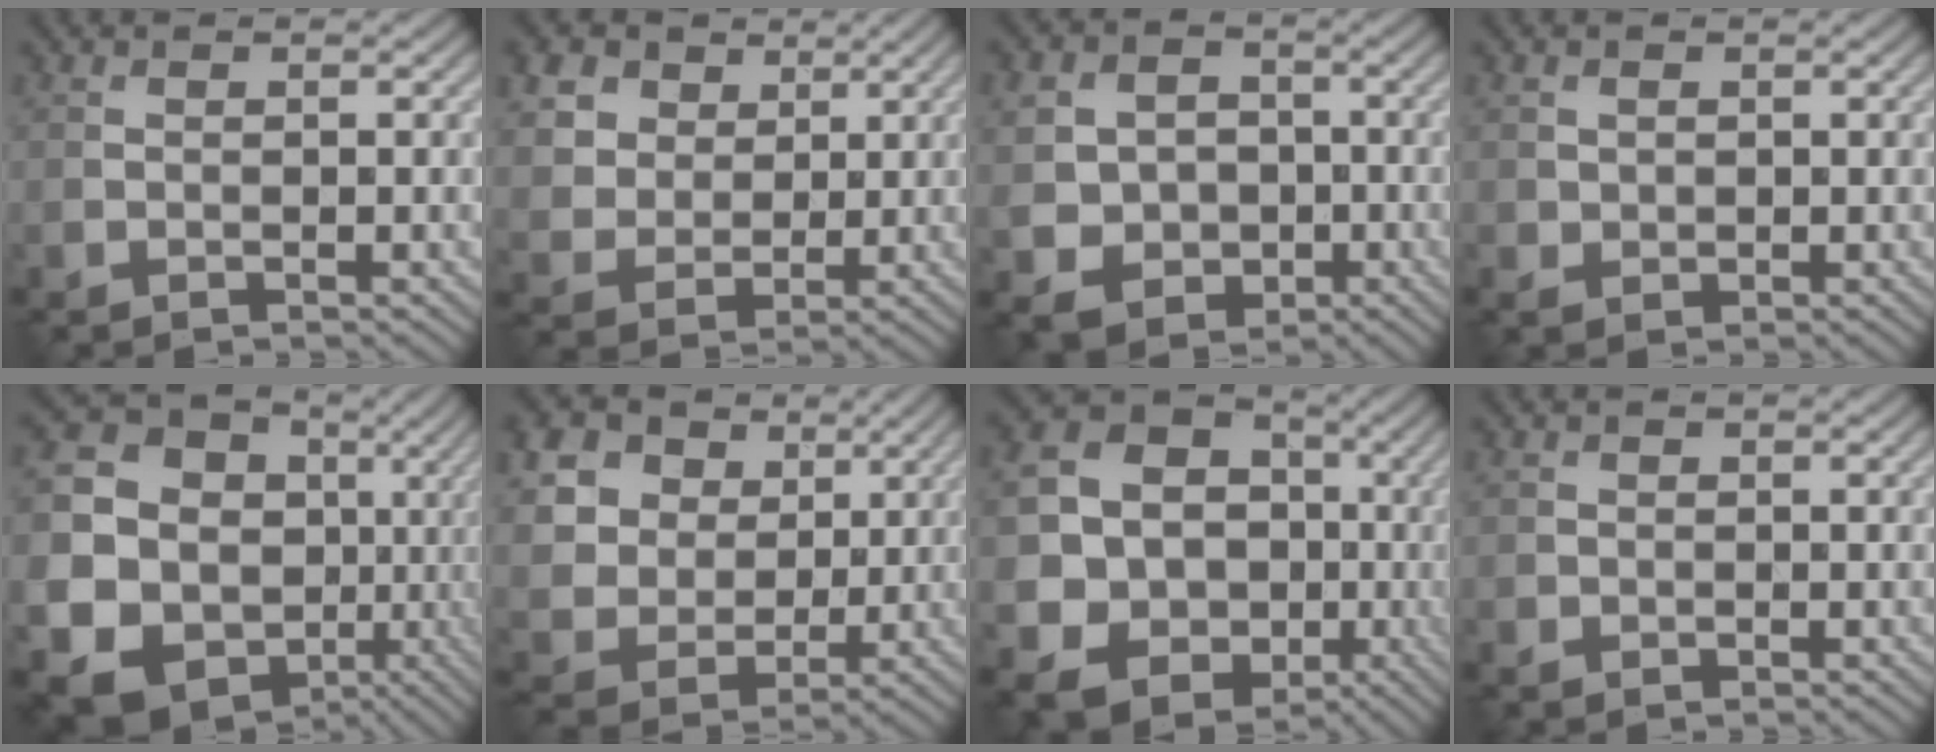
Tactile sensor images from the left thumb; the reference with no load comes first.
{"total": 9.6, "force": [5.3, 6.9, 4.1], "torque": [-0.168, 0.007, 0.113]}
{"total": 7.6, "force": [-1.2, 6.7, 3.5], "torque": [-0.097, -0.012, -0.032]}
{"total": 1.2, "force": [0.4, 1.1, 0.4], "torque": [-0.012, -0.004, 0.008]}
{"total": 20.0, "force": [-0.8, 18.4, 7.7], "torque": [-0.199, -0.012, -0.003]}
{"total": 18.6, "force": [8.9, 14.3, 8.0], "torque": [-0.259, 0.015, 0.198]}
{"total": 17.7, "force": [-2.3, 15.9, 7.5], "torque": [-0.181, -0.028, -0.043]}
{"total": 0.9, "force": [-0.3, 0.9, 0.2], "torque": [-0.002, -0.005, -0.008]}